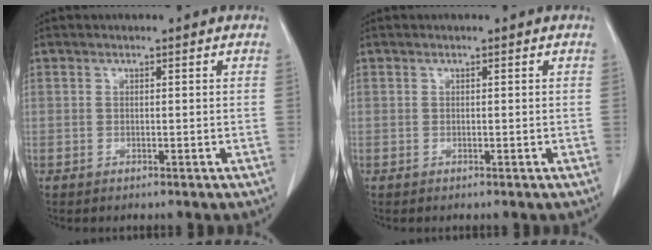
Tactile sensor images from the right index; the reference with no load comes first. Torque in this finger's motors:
{"motor_torque": [0.00, 0.00, 0.00, 0.00]}